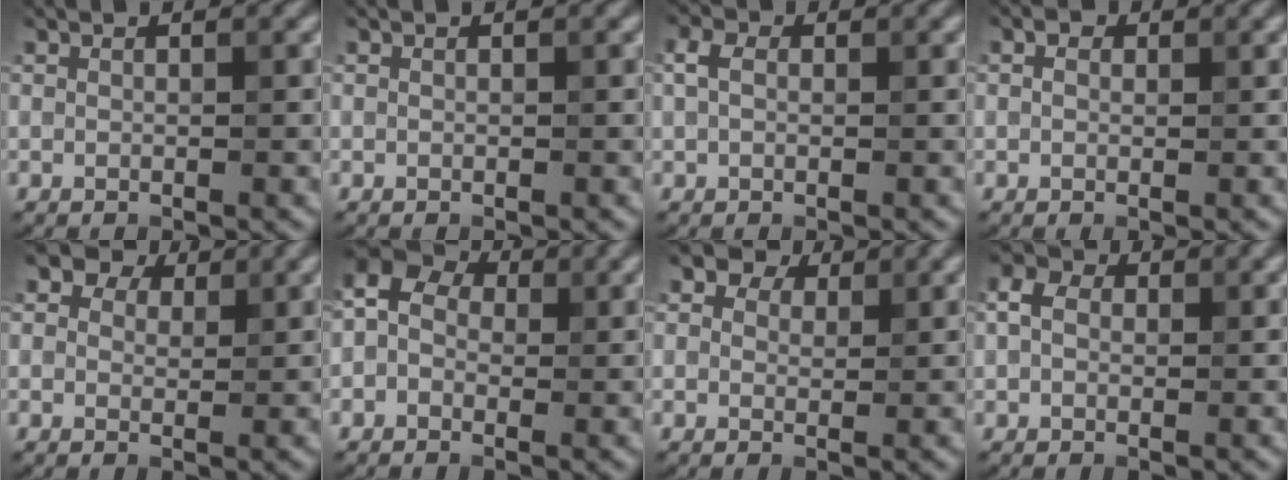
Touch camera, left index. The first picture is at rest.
{"total": 0.0}
{"total": 2.0, "force": [0.6, 1.4, 1.3], "torque": [-0.027, 0.008, 0.003]}
{"total": 1.1, "force": [0.2, 0.8, 0.7], "torque": [-0.011, 0.001, 0.000]}
{"total": 5.0, "force": [3.0, 3.3, 2.3], "torque": [-0.036, 0.011, 0.018]}
{"total": 5.8, "force": [0.5, 4.8, 3.1], "torque": [-0.039, 0.029, -0.032]}
{"total": 4.5, "force": [2.8, 2.9, 2.1], "torque": [-0.034, 0.010, 0.015]}
{"total": 2.6, "force": [0.4, 2.0, 1.6], "torque": [-0.035, 0.010, -0.006]}